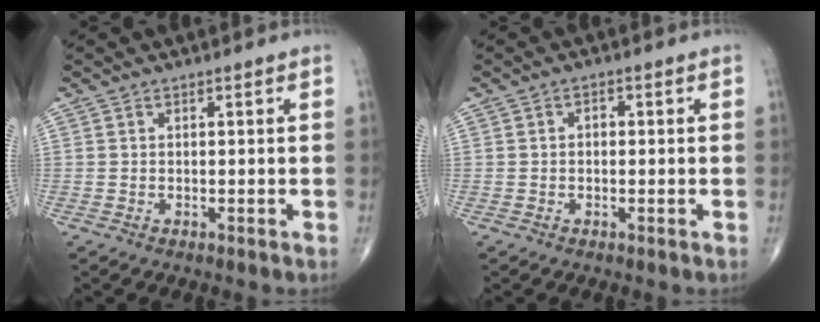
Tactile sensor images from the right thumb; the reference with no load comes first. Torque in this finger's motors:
{"motor_torque": [-0.27, 0.12, -0.16, -0.12, 0.02]}